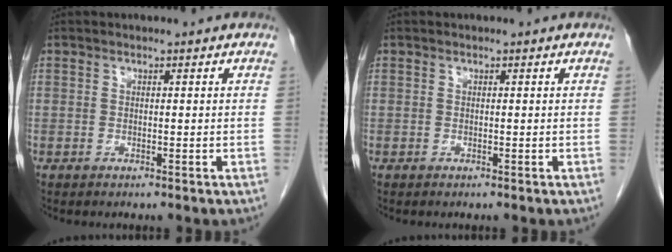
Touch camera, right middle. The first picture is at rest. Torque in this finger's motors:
{"motor_torque": [-0.18, -0.02, -0.02, -0.01]}